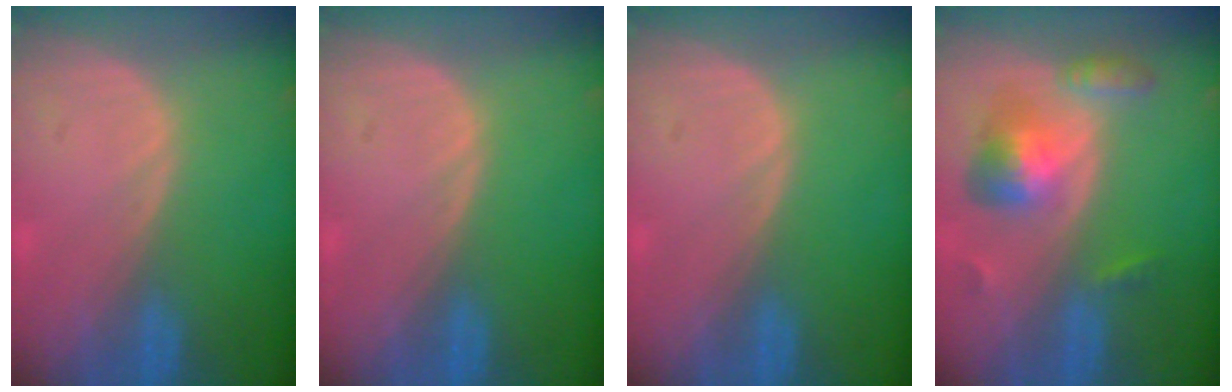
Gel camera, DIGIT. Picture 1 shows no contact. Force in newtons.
{"total": 0.0}
{"total": 0.0}
{"total": 6.5, "press": 6.0, "slide": 2.5}